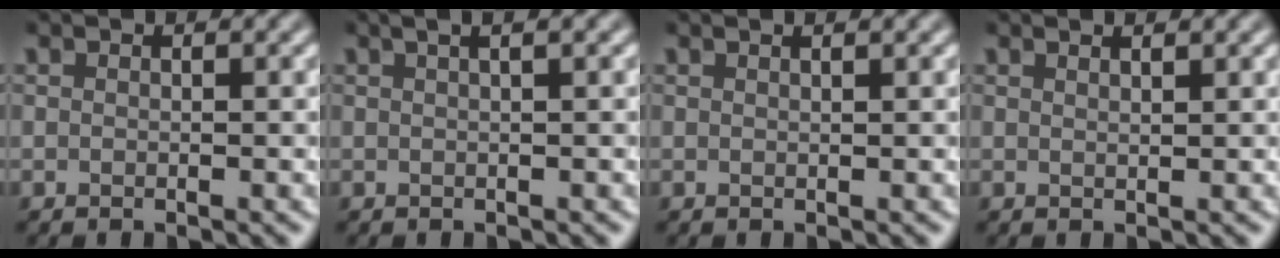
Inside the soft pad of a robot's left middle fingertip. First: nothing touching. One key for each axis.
{"total": 4.2, "fx": 2.0, "fy": 2.1, "fz": 3.0, "tx": -0.009, "ty": 0.025, "tz": -0.007}
{"total": 0.9, "fx": 0.6, "fy": 0.3, "fz": 0.5, "tx": 0.000, "ty": -0.002, "tz": -0.001}
{"total": 1.1, "fx": 0.8, "fy": 0.3, "fz": 0.6, "tx": 0.001, "ty": -0.001, "tz": 0.002}